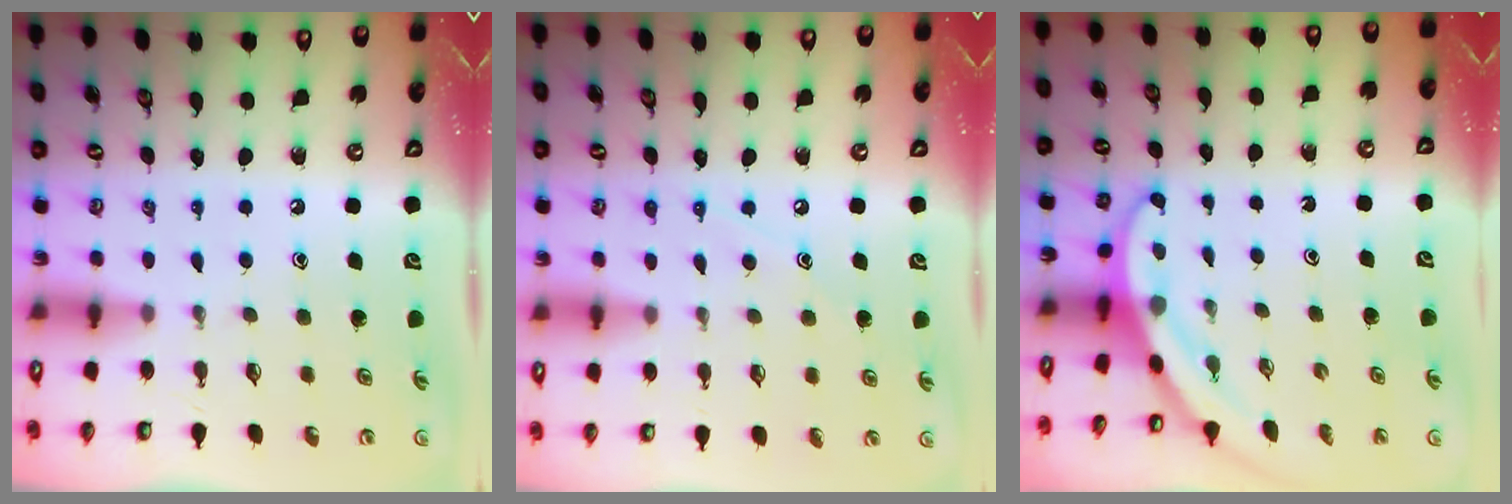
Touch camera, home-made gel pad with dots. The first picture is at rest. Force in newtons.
{"total": 6.8, "press": 6.8, "slide": 0.3}
{"total": 3.2, "press": 3.2, "slide": 0.1}